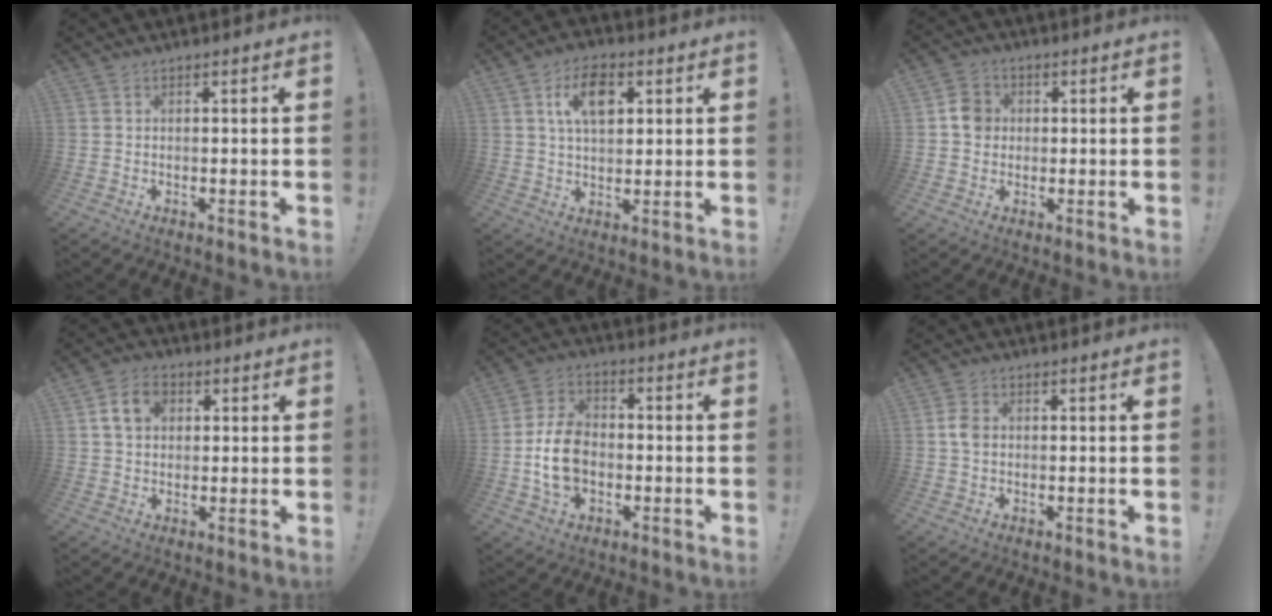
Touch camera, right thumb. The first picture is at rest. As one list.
[{"total": 10.2, "force": [3.5, 6.0, 7.4], "torque": [-0.111, 0.004, 0.061]}, {"total": 5.7, "force": [0.3, 5.1, 2.4], "torque": [-0.033, 0.013, 0.008]}, {"total": 7.9, "force": [2.4, 5.9, 4.7], "torque": [-0.068, 0.008, 0.045]}, {"total": 12.5, "force": [-2.4, 9.0, 8.4], "torque": [-0.162, 0.009, -0.044]}, {"total": 3.5, "force": [-0.1, 2.5, 2.4], "torque": [-0.041, 0.008, 0.000]}]